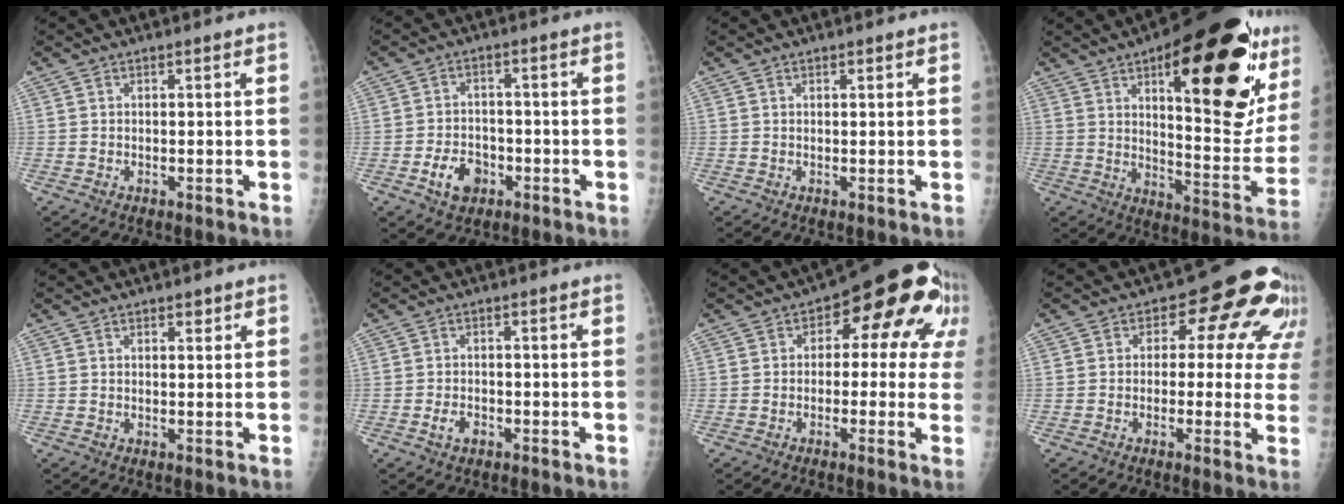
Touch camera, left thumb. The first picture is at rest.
{"total": 6.4, "force": [-2.8, 4.6, 3.4], "torque": [-0.040, 0.019, -0.045]}
{"total": 0.8, "force": [0.4, 0.3, 0.6], "torque": [-0.006, -0.001, 0.006]}
{"total": 30.7, "force": [13.5, 10.9, 25.3], "torque": [-0.299, -0.033, 0.196]}
{"total": 1.4, "force": [0.9, 0.7, 0.8], "torque": [-0.003, -0.004, 0.011]}
{"total": 2.6, "force": [-1.2, 1.7, 1.6], "torque": [-0.029, 0.008, -0.020]}
{"total": 13.7, "force": [3.8, 8.1, 10.4], "torque": [-0.068, 0.018, 0.033]}
{"total": 13.7, "force": [5.4, 8.8, 9.0], "torque": [-0.051, -0.001, 0.041]}